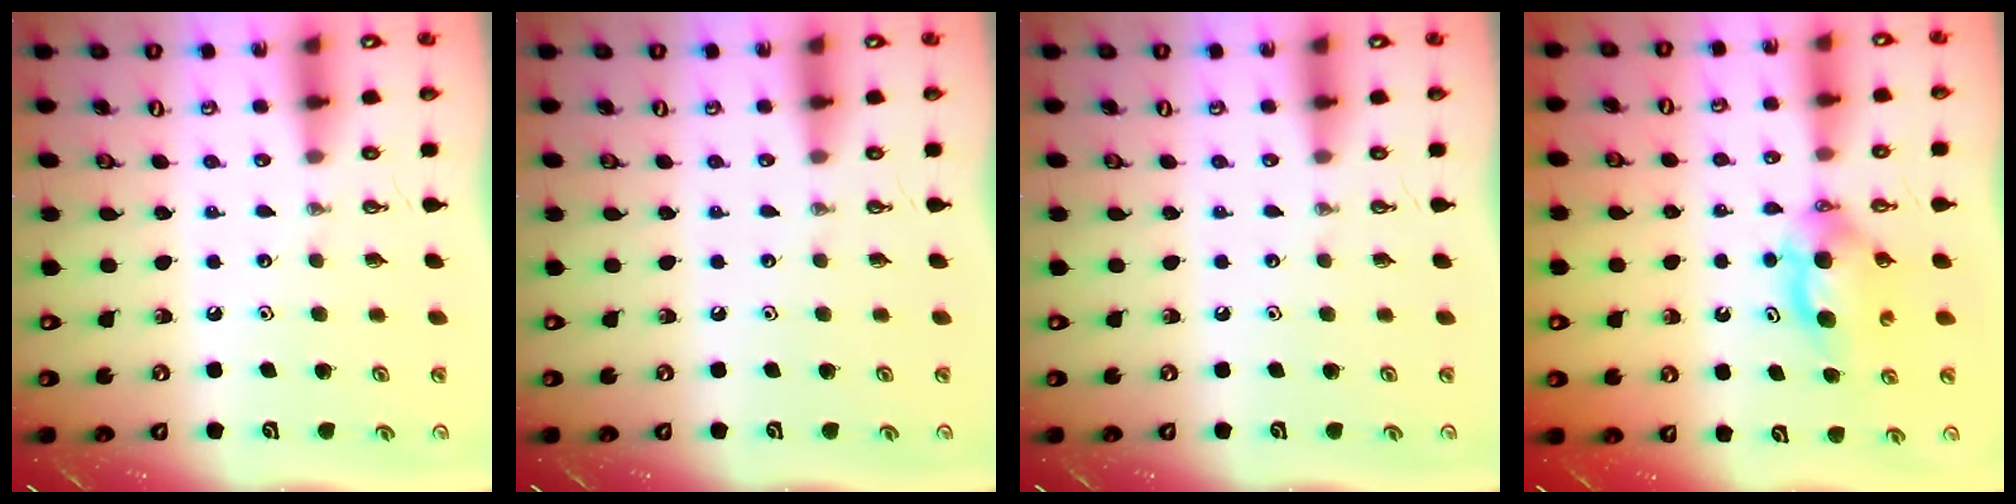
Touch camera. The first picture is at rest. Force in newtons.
{"total": 0.0}
{"total": 0.0}
{"total": 7.9, "press": 4.8, "slide": 6.2}